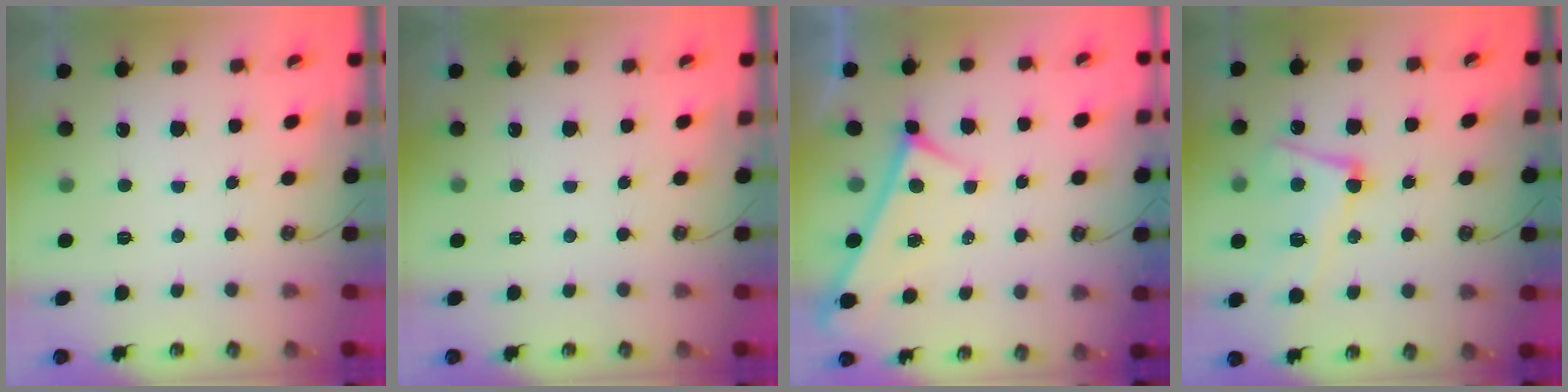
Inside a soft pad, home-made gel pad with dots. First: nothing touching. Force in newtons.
{"total": 0.0}
{"total": 0.0}
{"total": 8.9, "press": 8.6, "slide": 2.1}